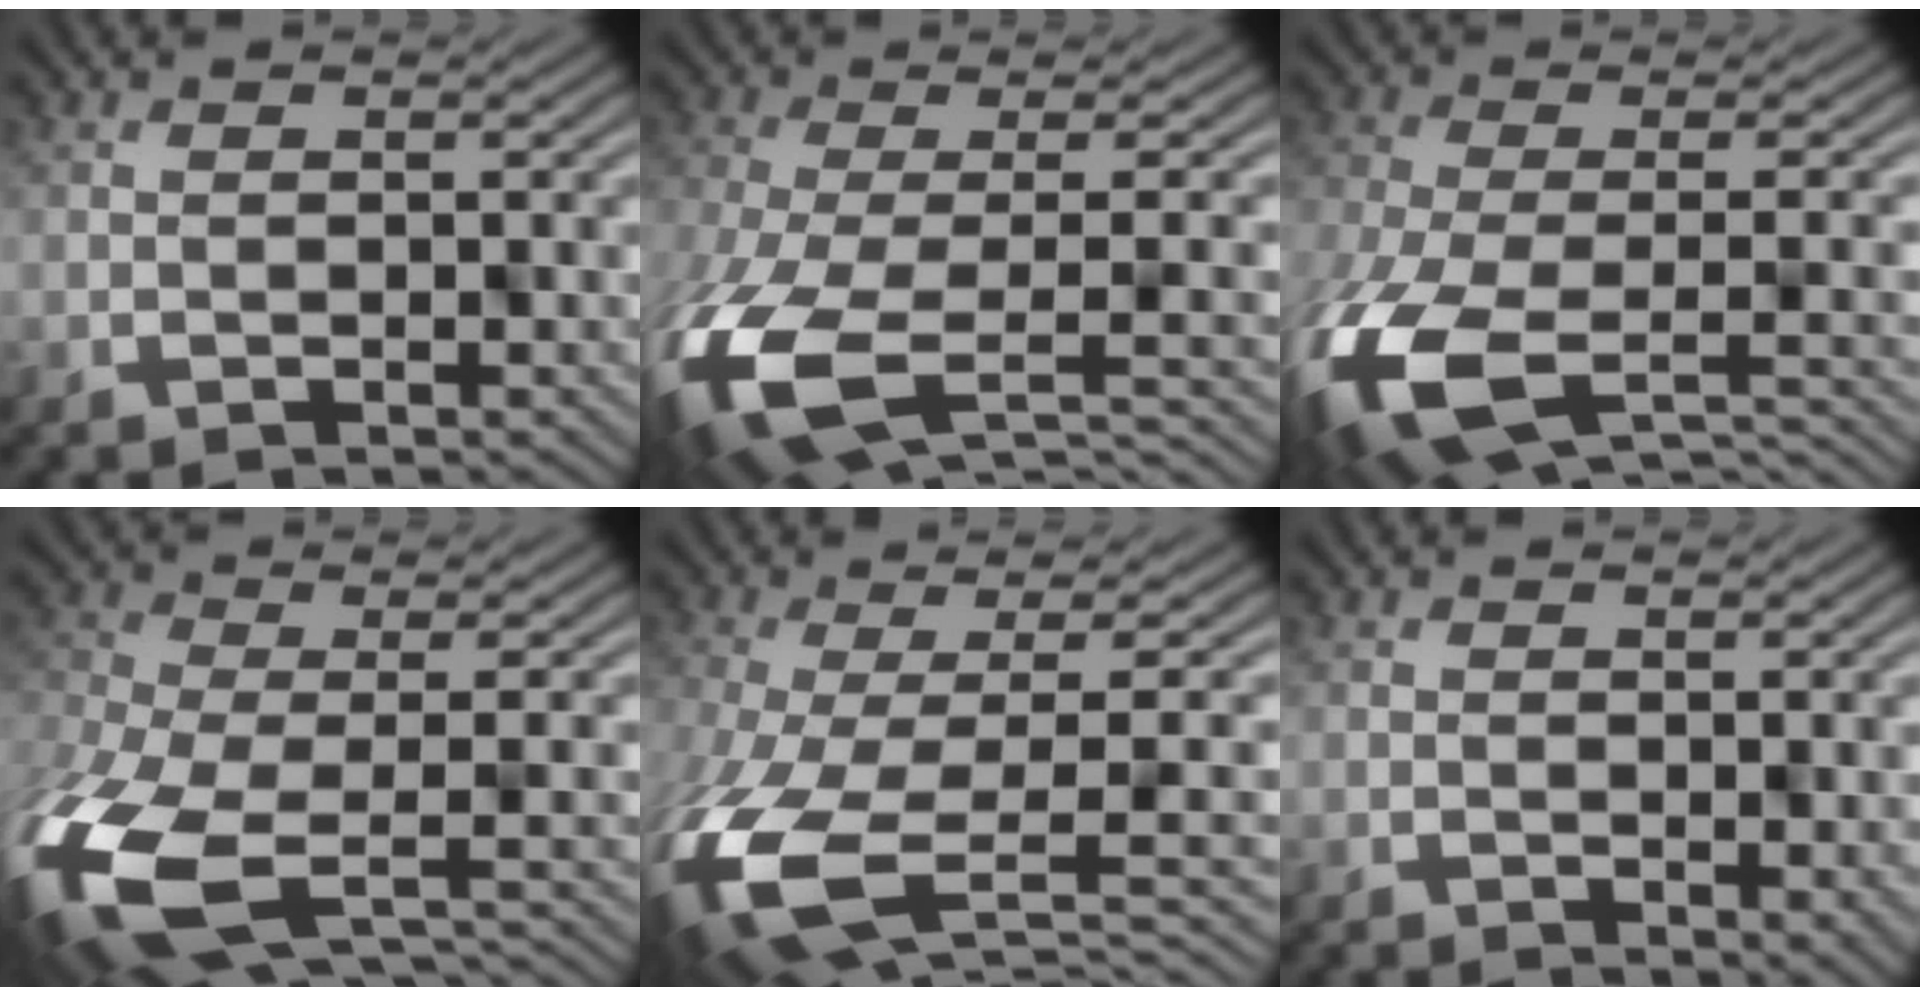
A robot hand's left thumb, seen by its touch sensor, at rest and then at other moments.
{"total": 14.0, "force": [-4.0, 7.0, 11.4], "torque": [-0.300, -0.057, -0.036]}
{"total": 14.3, "force": [-5.8, 7.0, 11.0], "torque": [-0.281, -0.059, -0.077]}
{"total": 14.7, "force": [-7.1, 6.9, 10.8], "torque": [-0.293, -0.064, -0.085]}
{"total": 13.7, "force": [-2.3, 6.1, 12.0], "torque": [-0.300, -0.050, -0.006]}
{"total": 1.1, "force": [0.1, 0.5, 1.0], "torque": [-0.016, -0.002, 0.009]}